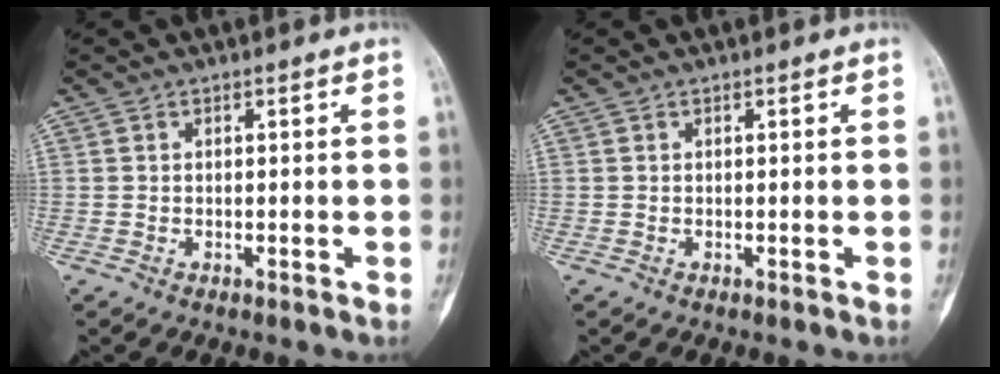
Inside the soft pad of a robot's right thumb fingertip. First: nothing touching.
{"total": 0.0}